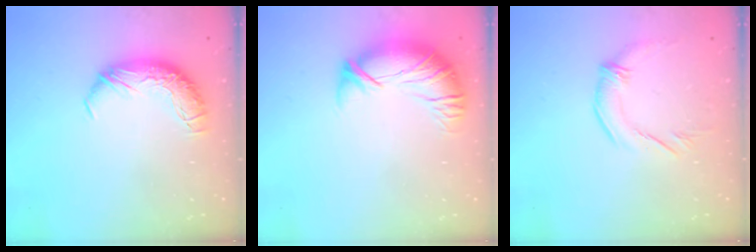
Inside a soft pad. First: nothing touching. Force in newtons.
{"total": 2.9, "press": 1.0, "slide": 2.7}
{"total": 1.1, "press": 0.9, "slide": 0.7}